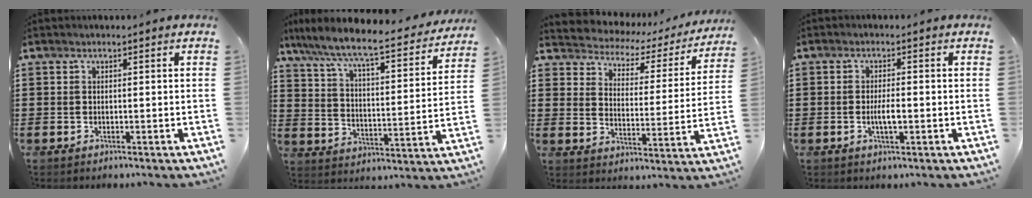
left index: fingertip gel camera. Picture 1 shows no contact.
{"total": 7.4, "force": [6.6, 0.2, 3.4], "torque": [-0.096, -0.049, 0.105]}
{"total": 2.6, "force": [2.3, 1.2, 0.2], "torque": [-0.026, -0.023, 0.029]}
{"total": 3.1, "force": [-0.6, 0.8, 3.0], "torque": [-0.059, -0.003, -0.013]}